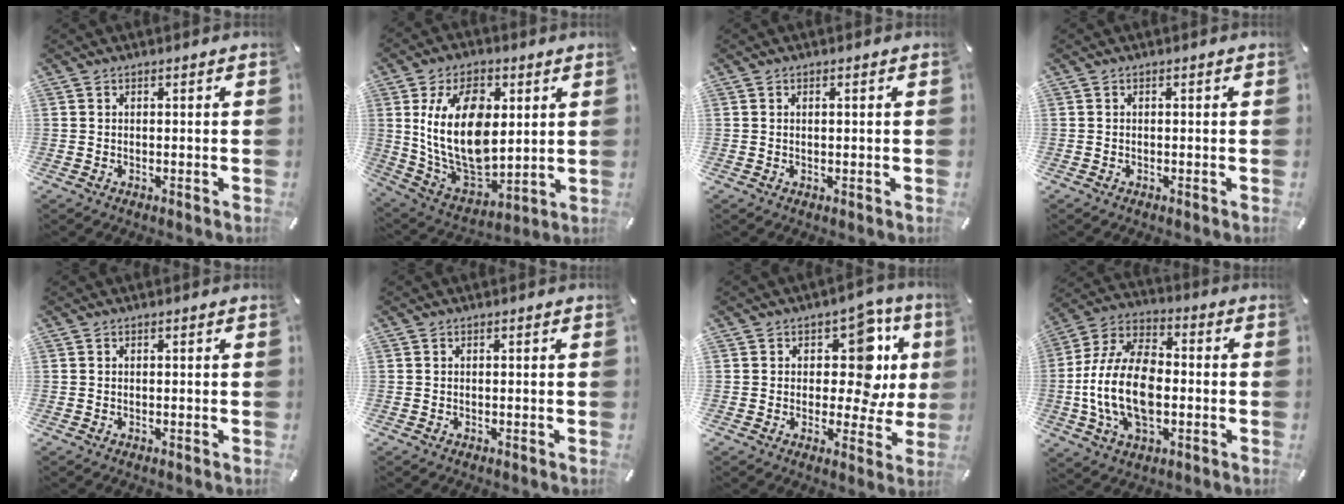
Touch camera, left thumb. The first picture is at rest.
{"total": 19.9, "force": [4.1, 12.6, 14.9], "torque": [-0.319, -0.017, 0.070]}
{"total": 0.8, "force": [0.2, 0.2, 0.8], "torque": [-0.014, 0.001, 0.003]}
{"total": 0.0}
{"total": 0.0}
{"total": 0.0}
{"total": 14.9, "force": [4.6, 9.0, 11.0], "torque": [-0.130, -0.034, 0.078]}
{"total": 17.4, "force": [-3.2, 11.0, 13.1], "torque": [-0.293, 0.006, -0.063]}